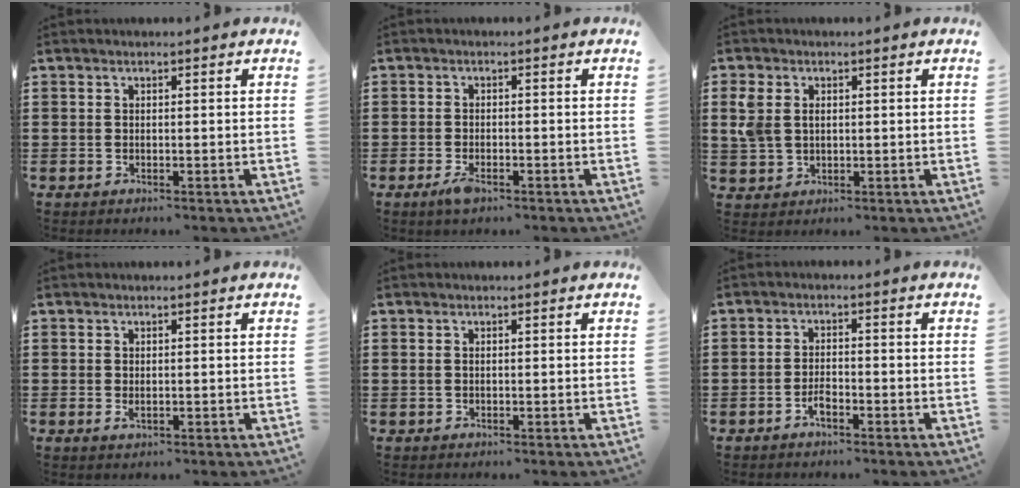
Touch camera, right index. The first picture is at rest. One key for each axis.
{"total": 2.1, "fx": -1.2, "fy": 0.8, "fz": 1.6, "tx": -0.040, "ty": -0.005, "tz": -0.027}
{"total": 3.4, "fx": 1.1, "fy": 2.5, "fz": 2.0, "tx": -0.054, "ty": 0.008, "tz": 0.017}
{"total": 0.8, "fx": -0.1, "fy": 0.4, "fz": 0.7, "tx": -0.011, "ty": 0.002, "tz": -0.001}
{"total": 0.5, "fx": 0.1, "fy": 0.4, "fz": 0.3, "tx": -0.009, "ty": 0.001, "tz": 0.003}
{"total": 2.2, "fx": -1.4, "fy": 0.7, "fz": 1.5, "tx": -0.029, "ty": 0.003, "tz": -0.028}